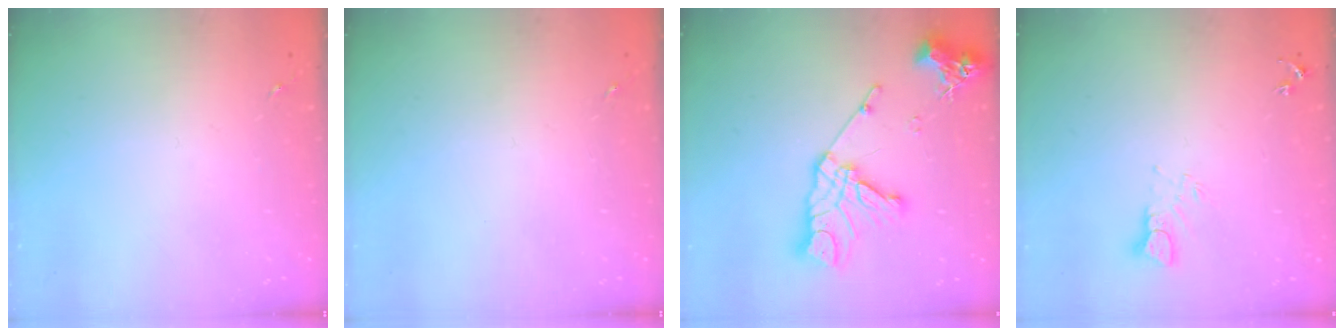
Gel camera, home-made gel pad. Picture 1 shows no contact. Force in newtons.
{"total": 0.0}
{"total": 17.2, "press": 17.1, "slide": 1.8}
{"total": 4.7, "press": 4.7, "slide": 0.3}